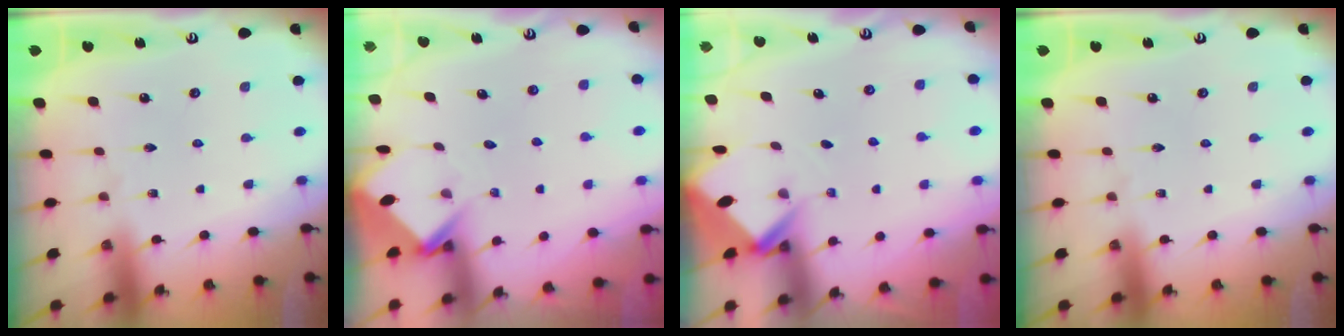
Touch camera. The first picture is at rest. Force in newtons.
{"total": 3.7, "press": 3.7, "slide": 0.3}
{"total": 2.7, "press": 2.7, "slide": 0.1}
{"total": 0.0}